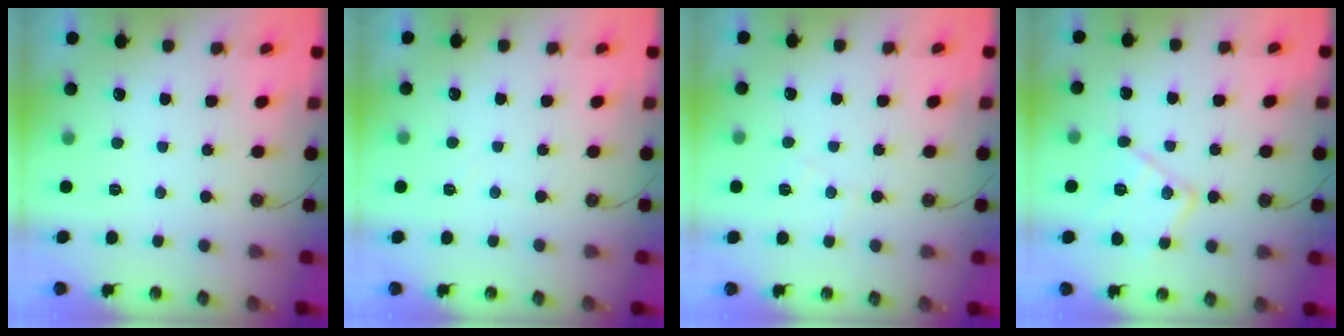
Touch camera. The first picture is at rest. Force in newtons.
{"total": 3.1, "press": 3.0, "slide": 0.5}
{"total": 6.6, "press": 6.5, "slide": 0.9}
{"total": 14.0, "press": 14.0, "slide": 1.1}